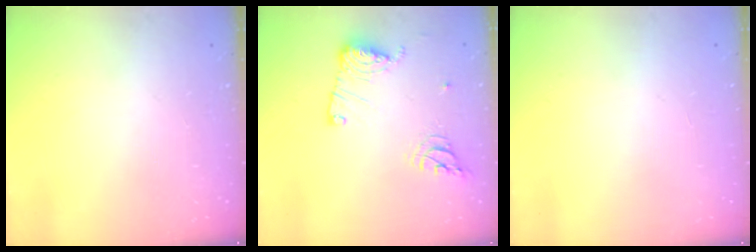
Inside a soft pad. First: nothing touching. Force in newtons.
{"total": 12.5, "press": 12.4, "slide": 1.2}
{"total": 0.9, "press": 0.9, "slide": 0.1}